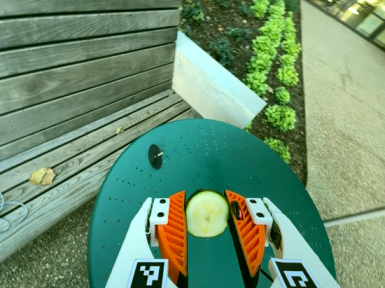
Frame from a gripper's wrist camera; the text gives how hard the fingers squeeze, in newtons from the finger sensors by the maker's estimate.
{"total": 13.2, "left": 13.7, "right": 12.7}